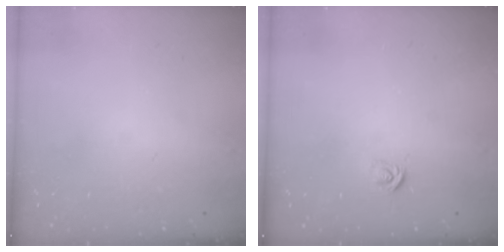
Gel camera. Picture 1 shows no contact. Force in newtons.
{"total": 2.6, "press": 2.6, "slide": 0.2}